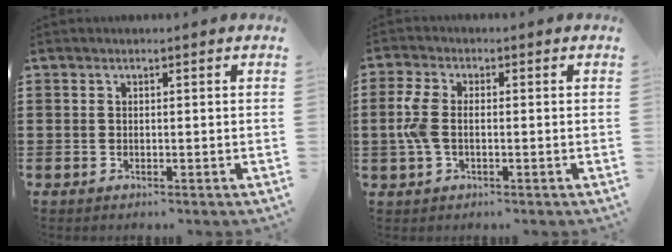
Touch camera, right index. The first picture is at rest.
{"total": 4.6, "force": [-0.4, 2.4, 3.8], "torque": [-0.108, -0.007, -0.017]}